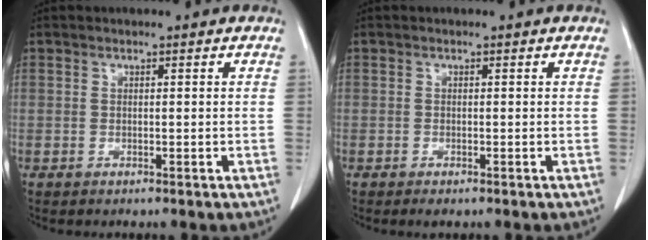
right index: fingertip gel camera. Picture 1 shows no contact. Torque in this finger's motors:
{"motor_torque": [0.12, -0.11, 0.00, 0.02]}